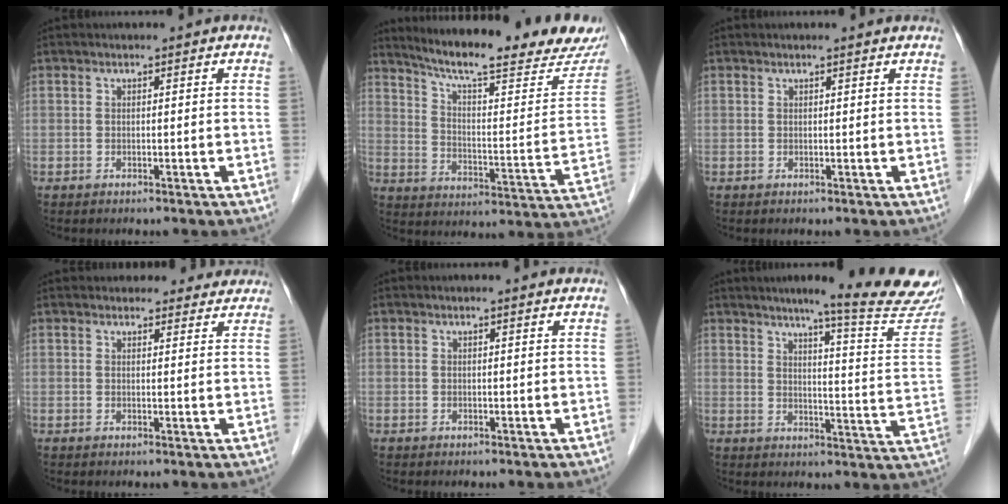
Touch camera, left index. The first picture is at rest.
{"total": 24.3, "force": [20.9, 2.1, 12.3], "torque": [-0.188, -0.045, 0.282]}
{"total": 1.2, "force": [1.1, -0.1, 0.4], "torque": [-0.016, 0.005, 0.014]}
{"total": 10.7, "force": [9.9, 3.4, 2.3], "torque": [0.001, 0.024, 0.108]}
{"total": 1.6, "force": [1.5, -0.2, 0.5], "torque": [-0.015, 0.004, 0.017]}
{"total": 18.3, "force": [16.1, -0.8, 8.7], "torque": [-0.109, -0.074, 0.186]}